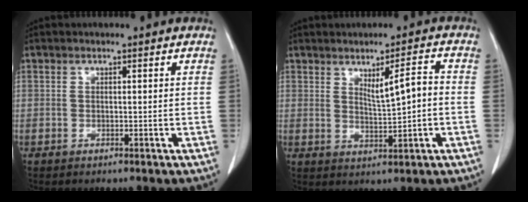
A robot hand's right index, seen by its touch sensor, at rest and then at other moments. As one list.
[{"total": 4.8, "force": [0.4, 0.8, 4.8], "torque": [-0.077, 0.006, 0.012]}]